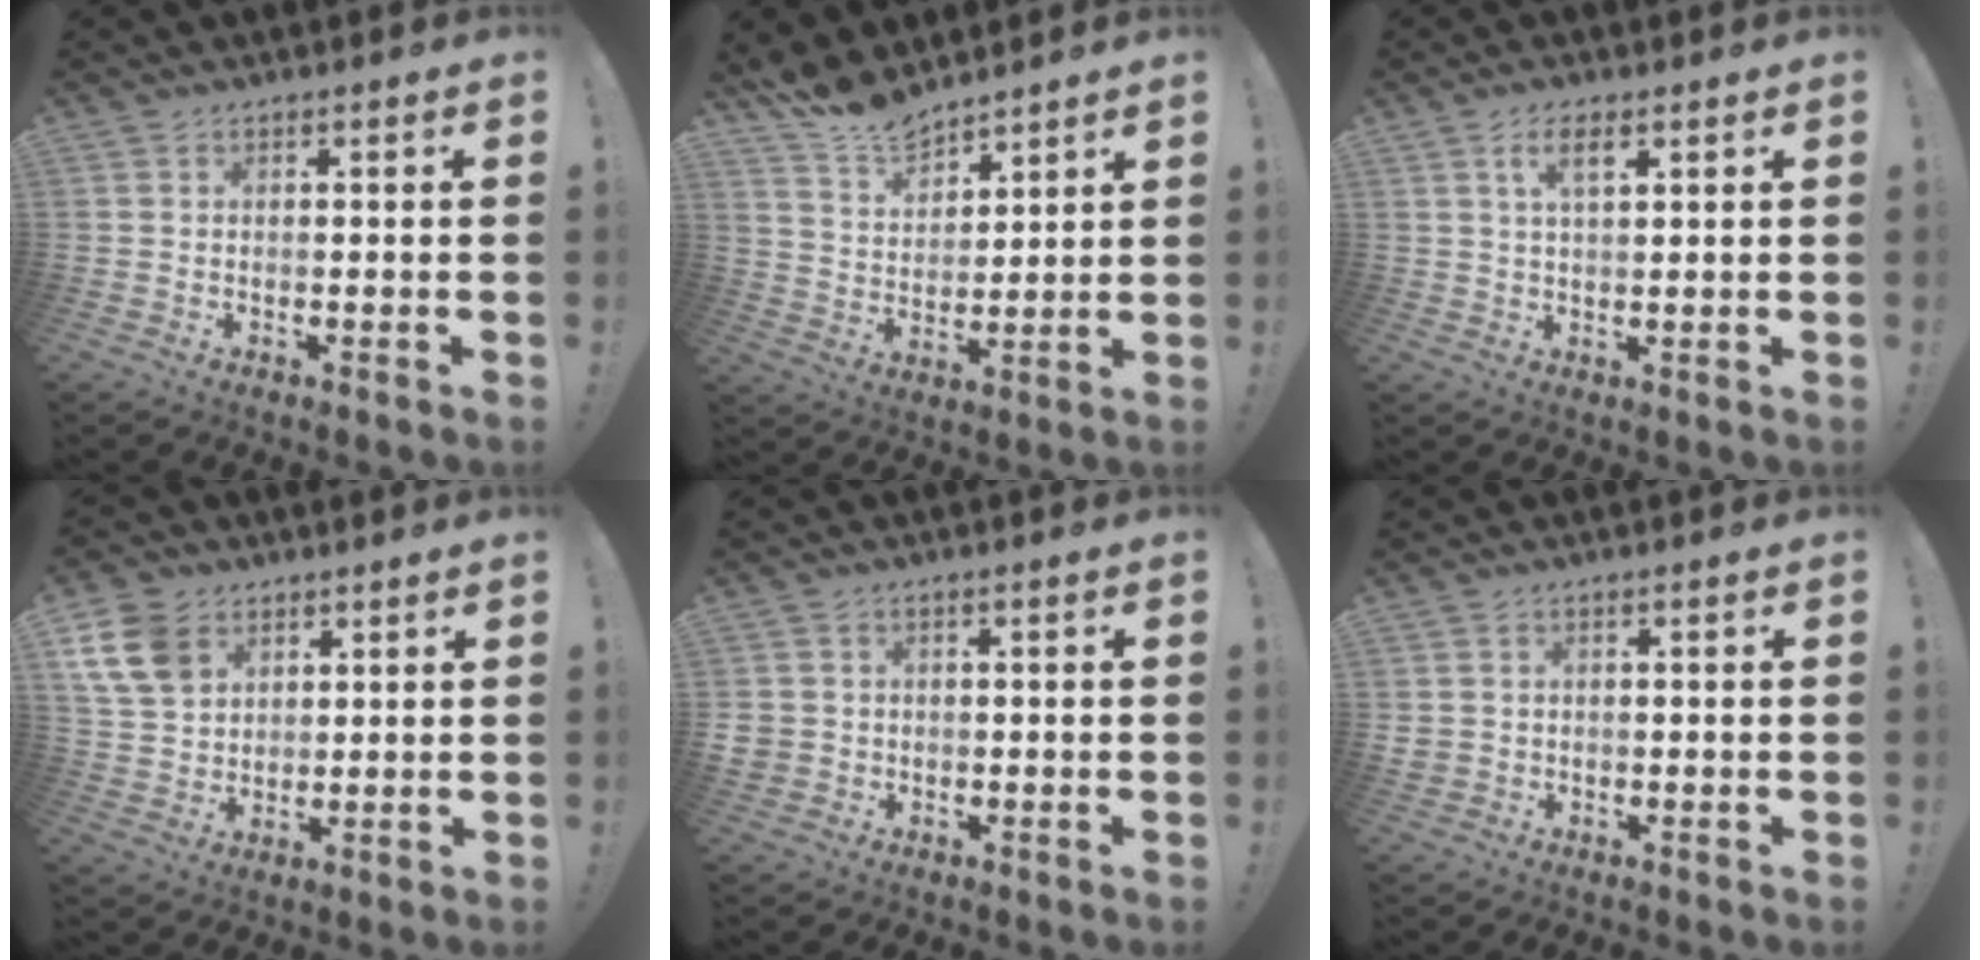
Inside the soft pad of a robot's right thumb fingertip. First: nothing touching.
{"total": 10.2, "force": [9.5, 3.1, 2.0], "torque": [-0.057, -0.074, 0.186]}
{"total": 4.9, "force": [2.3, 1.9, 4.0], "torque": [-0.071, -0.002, 0.038]}
{"total": 12.9, "force": [6.1, 9.6, 6.2], "torque": [-0.109, -0.021, 0.125]}
{"total": 3.4, "force": [-0.1, 3.3, 1.1], "torque": [-0.023, 0.001, 0.001]}
{"total": 2.2, "force": [0.4, 2.0, 0.8], "torque": [-0.017, 0.002, 0.011]}